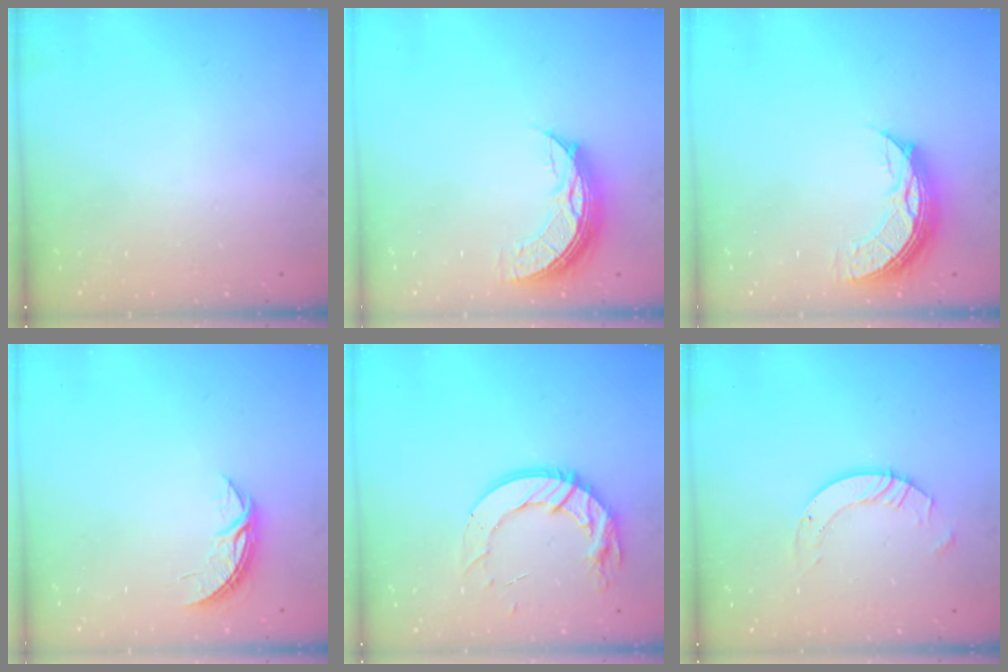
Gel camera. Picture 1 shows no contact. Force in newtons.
{"total": 8.4, "press": 8.4, "slide": 0.8}
{"total": 8.4, "press": 8.4, "slide": 0.8}
{"total": 4.3, "press": 4.3, "slide": 0.3}
{"total": 13.8, "press": 13.8, "slide": 1.0}
{"total": 5.0, "press": 5.0, "slide": 0.3}